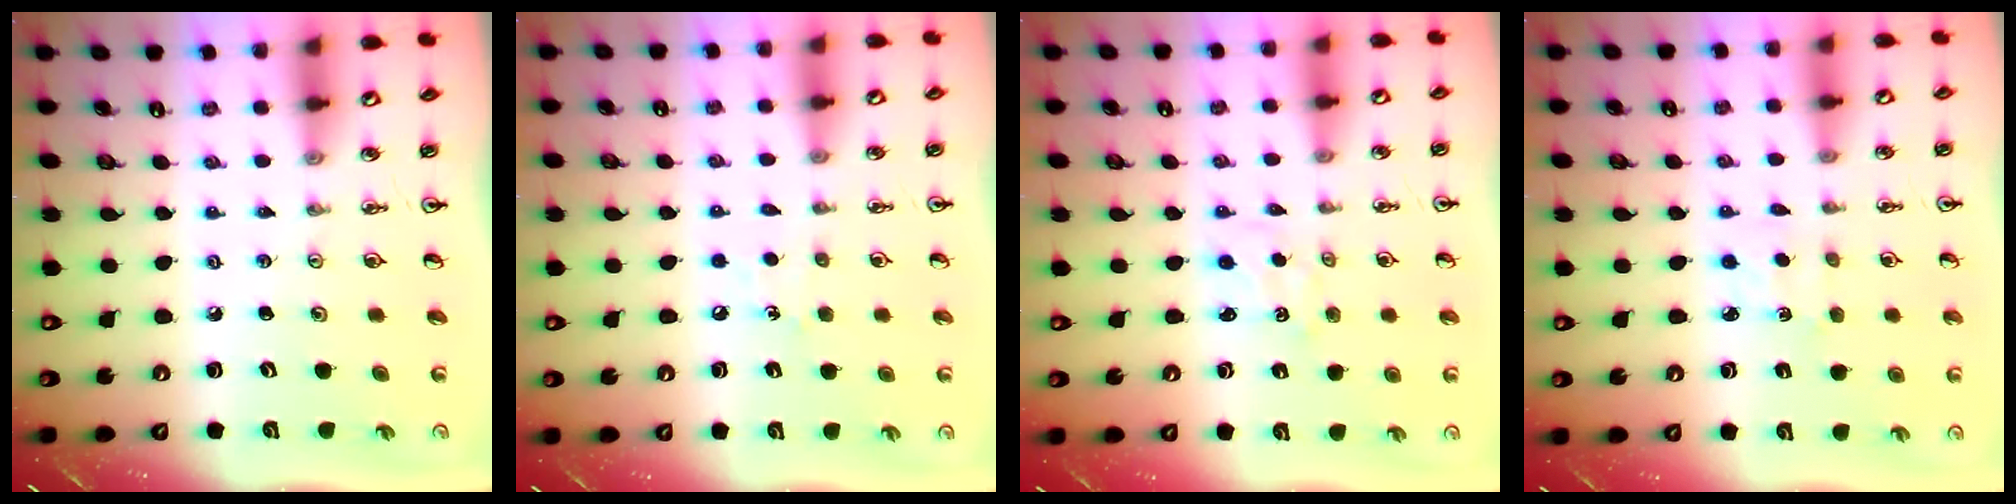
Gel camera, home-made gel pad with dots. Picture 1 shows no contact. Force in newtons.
{"total": 5.4, "press": 5.4, "slide": 0.7}
{"total": 2.1, "press": 2.1, "slide": 0.2}
{"total": 2.7, "press": 2.6, "slide": 0.3}